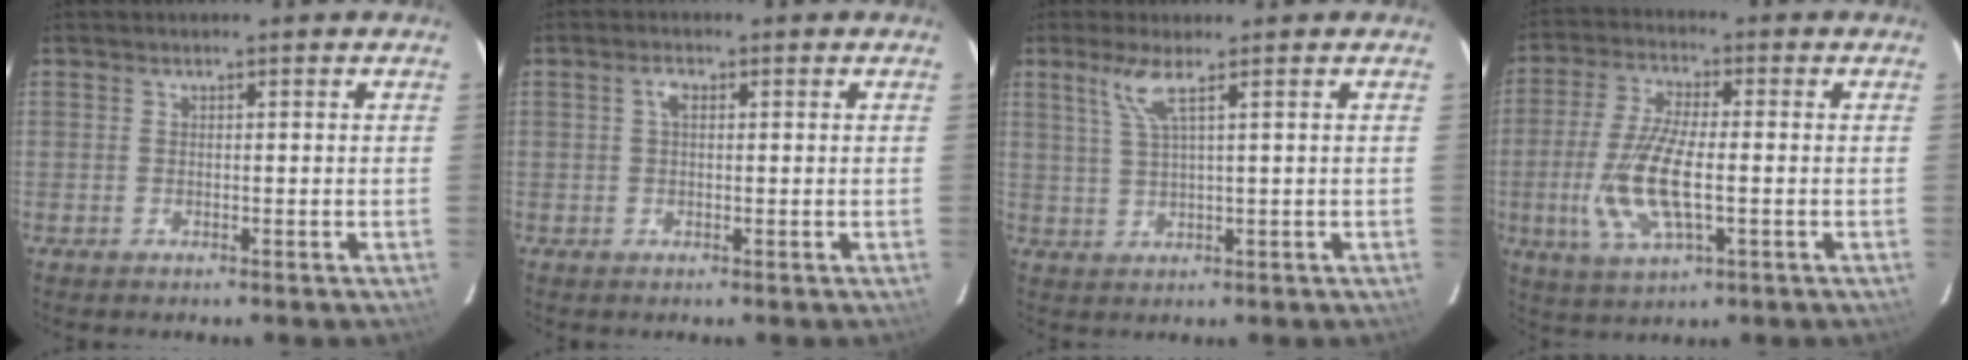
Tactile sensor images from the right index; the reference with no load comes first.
{"total": 1.8, "force": [0.5, 1.0, 1.5], "torque": [-0.030, 0.007, 0.007]}
{"total": 4.2, "force": [2.2, -0.3, 3.5], "torque": [-0.075, -0.001, 0.052]}
{"total": 12.1, "force": [-2.2, 4.1, 11.2], "torque": [-0.237, -0.009, -0.041]}